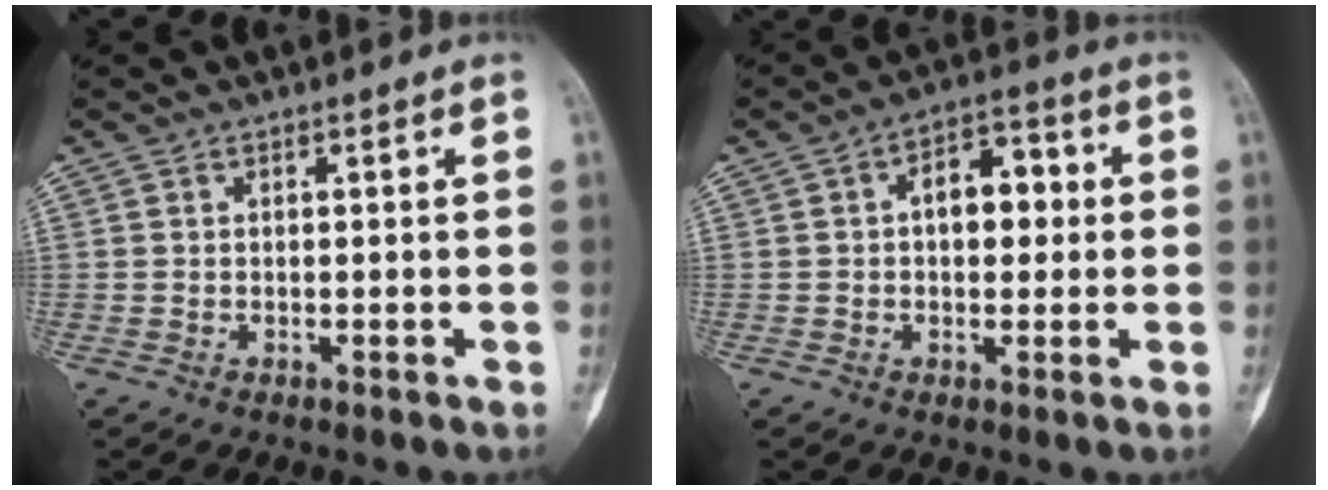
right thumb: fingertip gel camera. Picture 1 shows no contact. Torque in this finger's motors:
{"motor_torque": [-0.38, 0.67, 0.19, -0.07, 0.04]}